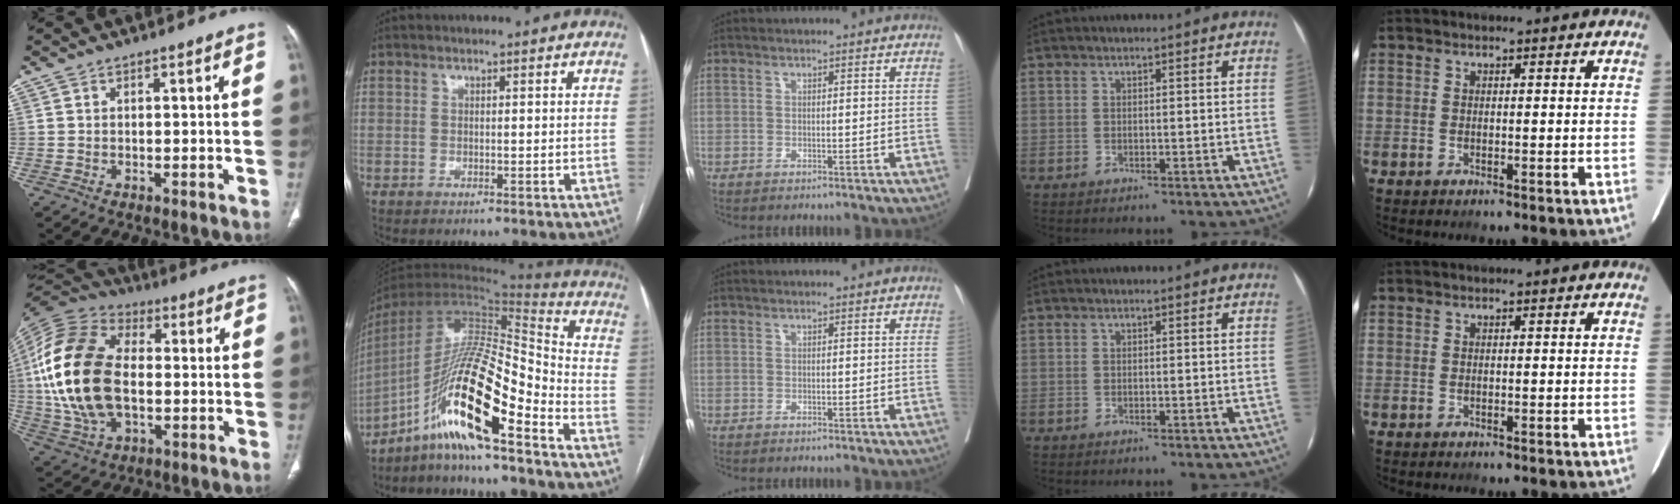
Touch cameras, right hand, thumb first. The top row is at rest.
{"thumb": {"total": 22.7, "force": [-0.1, 13.7, 18.0], "torque": [-0.375, 0.010, 0.000]}, "index": {"total": 18.0, "force": [-10.3, 1.9, 14.7], "torque": [-0.287, 0.001, -0.188]}}